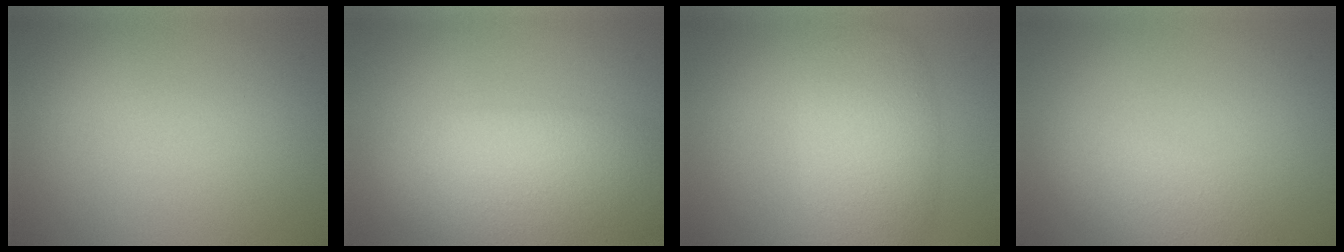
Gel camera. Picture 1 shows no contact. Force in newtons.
{"total": 8.7, "press": 8.7, "slide": 0.7}
{"total": 5.3, "press": 5.3, "slide": 0.3}
{"total": 4.2, "press": 4.2, "slide": 0.3}